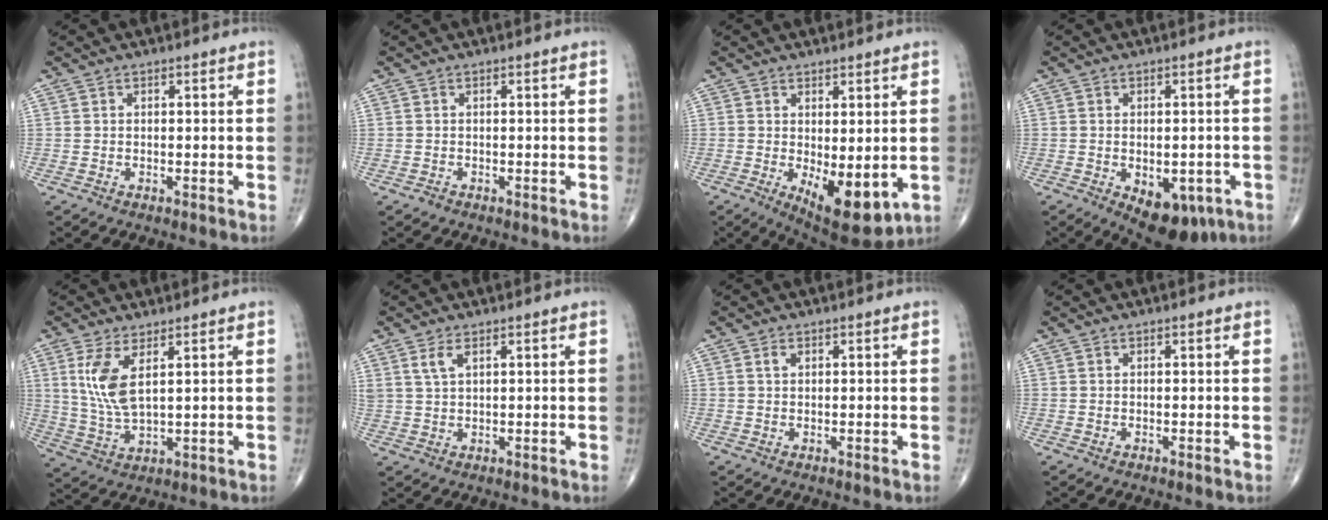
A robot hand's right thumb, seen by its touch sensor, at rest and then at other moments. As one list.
[{"total": 0.6, "force": [-0.4, 0.4, 0.1], "torque": [-0.003, 0.000, -0.011]}, {"total": 10.4, "force": [-1.9, 4.4, 9.2], "torque": [-0.123, -0.024, -0.011]}, {"total": 11.0, "force": [-4.6, 6.1, 7.8], "torque": [-0.084, 0.004, -0.051]}, {"total": 8.2, "force": [2.9, 3.0, 7.1], "torque": [-0.154, -0.019, 0.069]}, {"total": 3.0, "force": [1.6, 1.3, 2.1], "torque": [-0.045, -0.003, 0.039]}, {"total": 1.2, "force": [0.5, 0.7, 0.8], "torque": [-0.014, 0.003, 0.009]}, {"total": 0.0}]